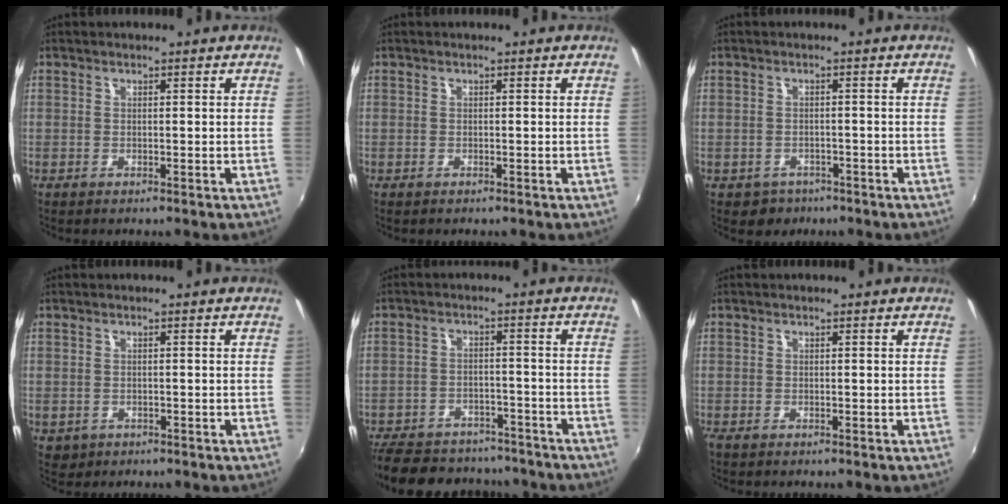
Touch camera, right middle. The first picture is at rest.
{"total": 0.0}
{"total": 3.8, "force": [-2.2, 3.1, 0.7], "torque": [-0.025, -0.003, -0.028]}
{"total": 2.4, "force": [-0.7, 2.1, 0.9], "torque": [-0.022, -0.004, -0.005]}
{"total": 20.4, "force": [-17.0, 8.4, 7.6], "torque": [-0.180, 0.013, -0.235]}
{"total": 0.0}